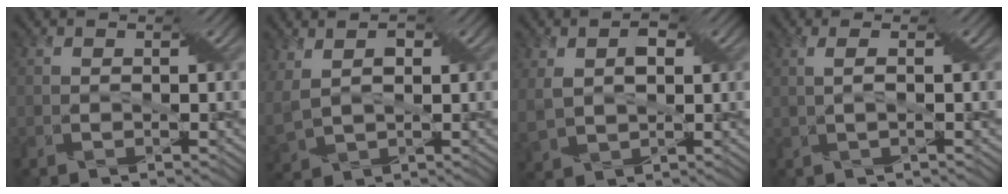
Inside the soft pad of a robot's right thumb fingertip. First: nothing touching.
{"total": 6.2, "force": [2.0, 3.9, 4.3], "torque": [-0.128, 0.008, 0.050]}
{"total": 5.0, "force": [1.5, 3.1, 3.6], "torque": [-0.094, 0.000, 0.035]}
{"total": 1.9, "force": [0.4, -0.5, 1.7], "torque": [-0.040, 0.009, 0.010]}